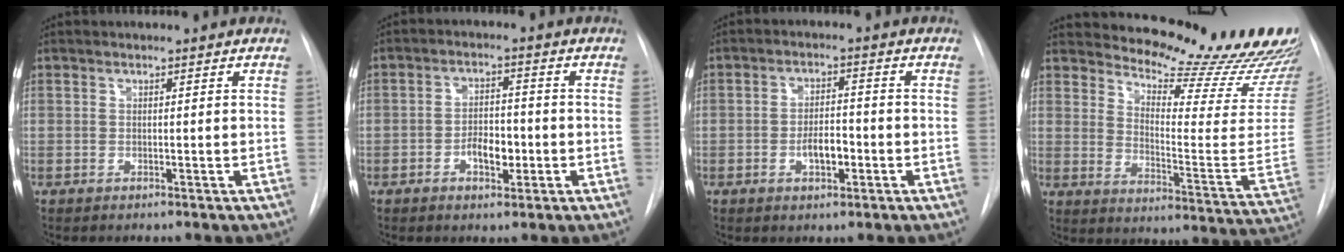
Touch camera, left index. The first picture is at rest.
{"total": 4.8, "force": [-1.8, 2.4, 3.7], "torque": [-0.061, 0.004, -0.029]}
{"total": 4.6, "force": [-1.7, 2.1, 3.8], "torque": [-0.063, 0.001, -0.026]}
{"total": 21.9, "force": [20.3, 2.6, 7.7], "torque": [-0.112, -0.118, 0.245]}